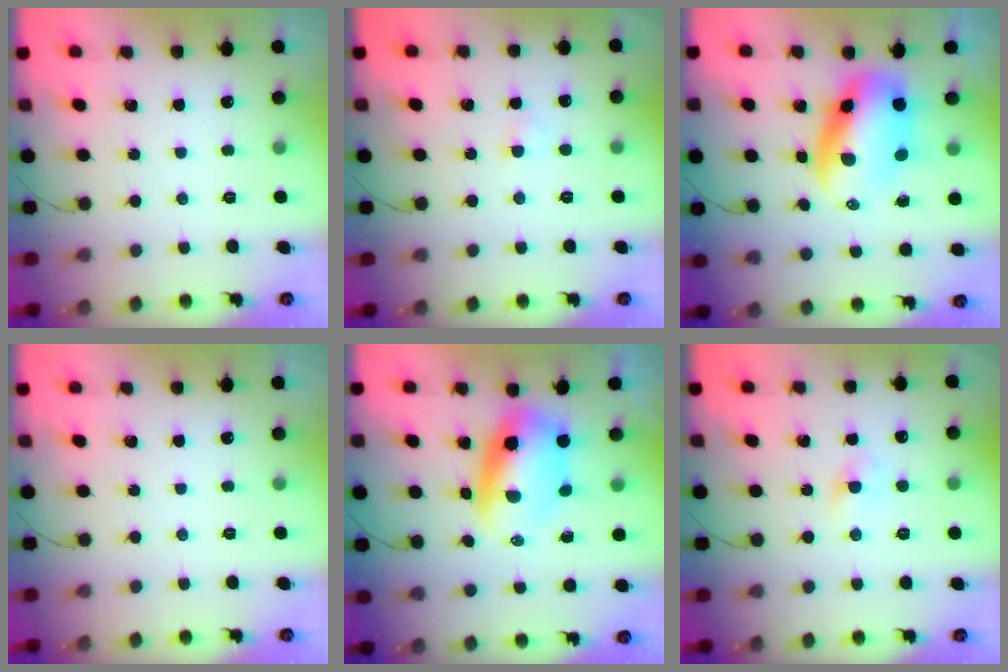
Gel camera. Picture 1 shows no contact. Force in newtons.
{"total": 1.5, "press": 1.4, "slide": 0.7}
{"total": 10.0, "press": 9.7, "slide": 2.5}
{"total": 0.0}
{"total": 8.3, "press": 8.1, "slide": 2.2}
{"total": 2.4, "press": 2.2, "slide": 1.1}